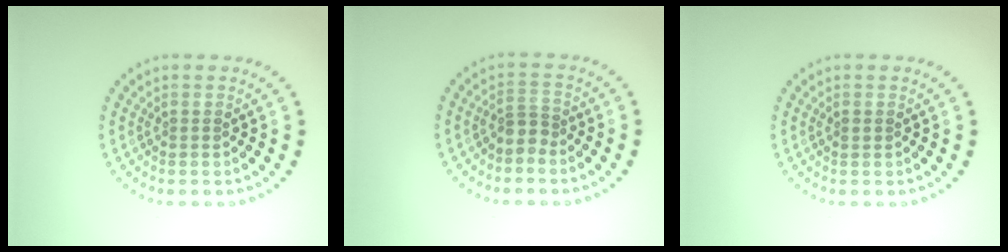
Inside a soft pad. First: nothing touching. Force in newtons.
{"total": 1.6, "press": 1.1, "slide": 1.2}
{"total": 0.5, "press": 0.5, "slide": 0.0}